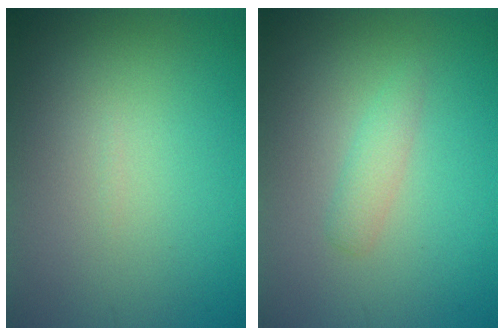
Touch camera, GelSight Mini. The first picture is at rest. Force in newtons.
{"total": 1.4, "press": 1.4, "slide": 0.0}